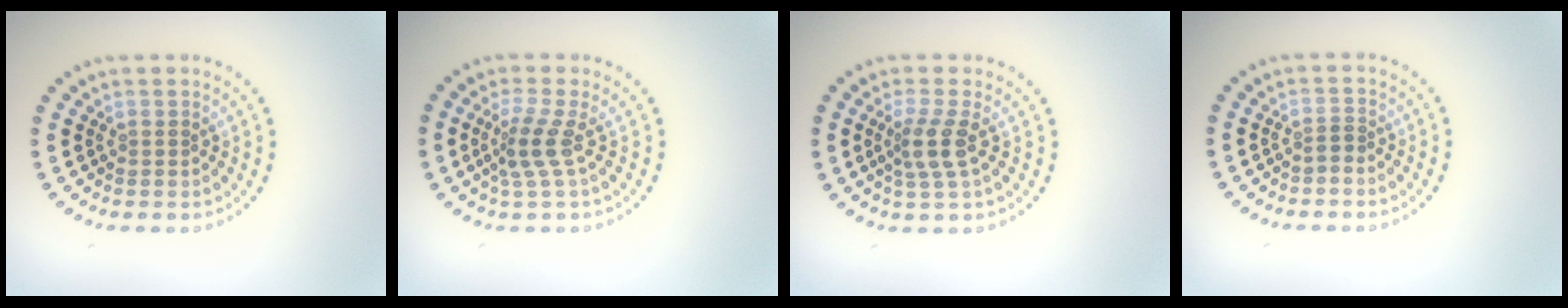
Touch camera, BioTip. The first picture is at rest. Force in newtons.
{"total": 2.5, "press": 1.8, "slide": 1.8}
{"total": 2.6, "press": 2.0, "slide": 1.7}
{"total": 0.7, "press": 0.3, "slide": 0.6}